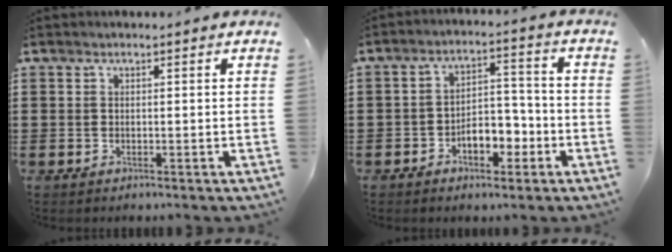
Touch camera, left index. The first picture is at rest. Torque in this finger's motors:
{"motor_torque": [0.61, 0.59, 0.18, 0.06]}